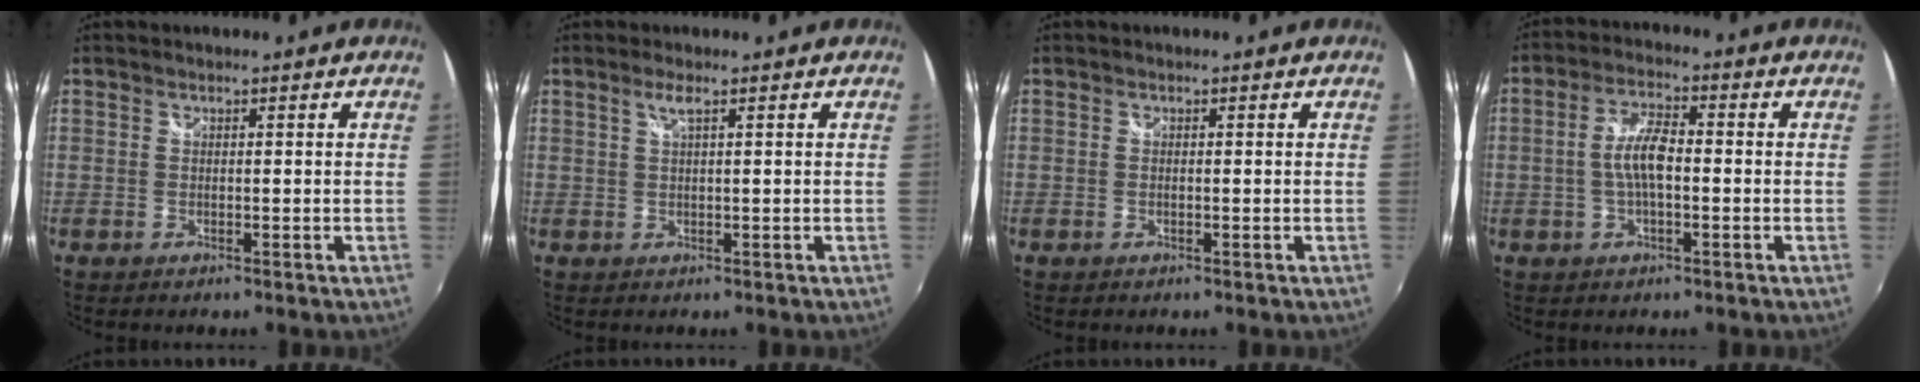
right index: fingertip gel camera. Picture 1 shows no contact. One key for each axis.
{"total": 1.6, "fx": 0.8, "fy": -0.2, "fz": 1.4, "tx": -0.024, "ty": 0.001, "tz": 0.014}
{"total": 0.6, "fx": -0.3, "fy": 0.0, "fz": 0.5, "tx": -0.009, "ty": -0.001, "tz": -0.005}
{"total": 6.3, "fx": -0.9, "fy": 2.0, "fz": 5.9, "tx": -0.115, "ty": 0.009, "tz": -0.017}